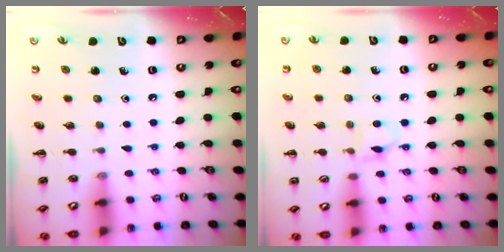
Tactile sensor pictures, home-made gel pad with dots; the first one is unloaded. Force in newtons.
{"total": 4.4, "press": 4.0, "slide": 1.7}